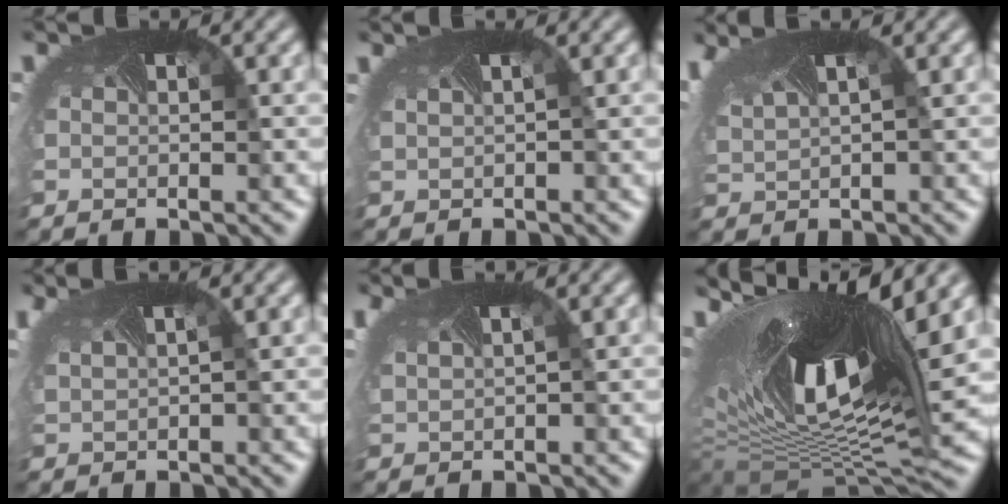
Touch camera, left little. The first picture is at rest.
{"total": 1.5, "force": [0.8, 0.8, 1.0], "torque": [-0.016, 0.014, 0.004]}
{"total": 8.4, "force": [3.8, 3.9, 6.4], "torque": [-0.153, 0.035, 0.071]}
{"total": 5.3, "force": [2.1, 2.7, 4.1], "torque": [-0.097, 0.030, 0.038]}
{"total": 4.2, "force": [1.7, 2.1, 3.1], "torque": [-0.078, 0.026, 0.033]}
{"total": 15.8, "force": [5.5, 7.3, 12.9], "torque": [-0.269, 0.015, 0.086]}